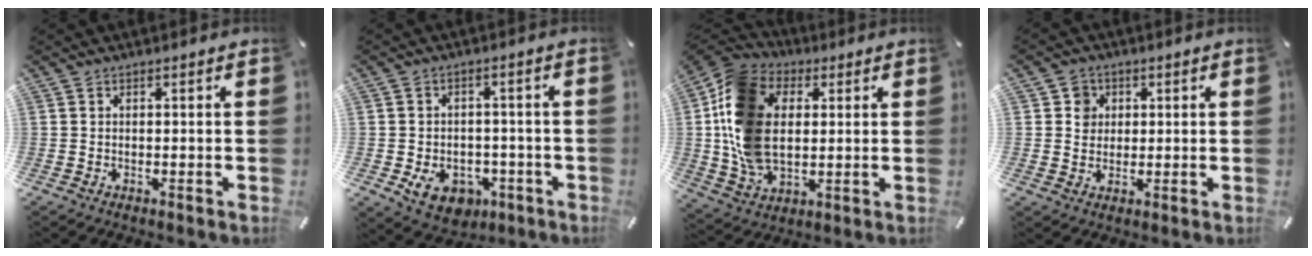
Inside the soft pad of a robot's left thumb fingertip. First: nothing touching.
{"total": 8.4, "force": [-3.0, 6.7, 4.2], "torque": [-0.061, 0.016, -0.052]}
{"total": 15.7, "force": [1.8, 12.0, 10.0], "torque": [-0.234, 0.006, 0.034]}
{"total": 4.5, "force": [0.9, 4.3, 0.9], "torque": [-0.004, 0.001, 0.010]}